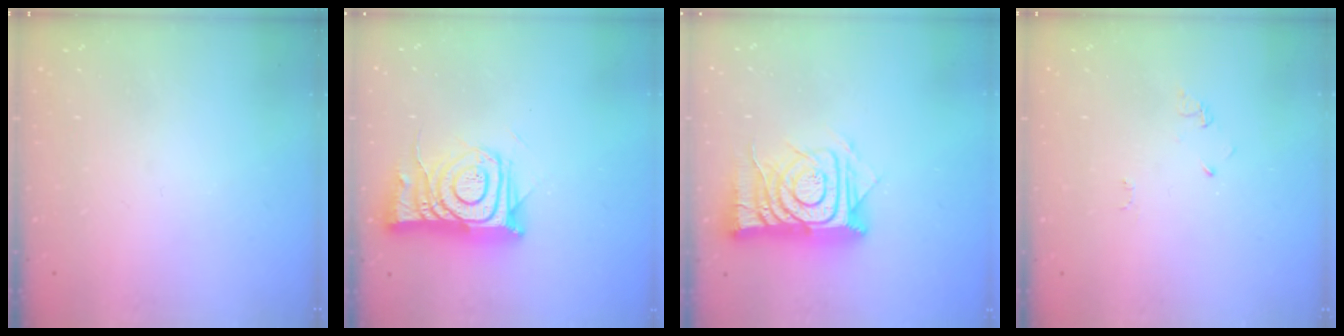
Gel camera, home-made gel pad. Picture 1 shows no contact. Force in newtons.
{"total": 11.6, "press": 11.5, "slide": 1.0}
{"total": 15.5, "press": 15.4, "slide": 1.2}
{"total": 2.6, "press": 2.6, "slide": 0.4}